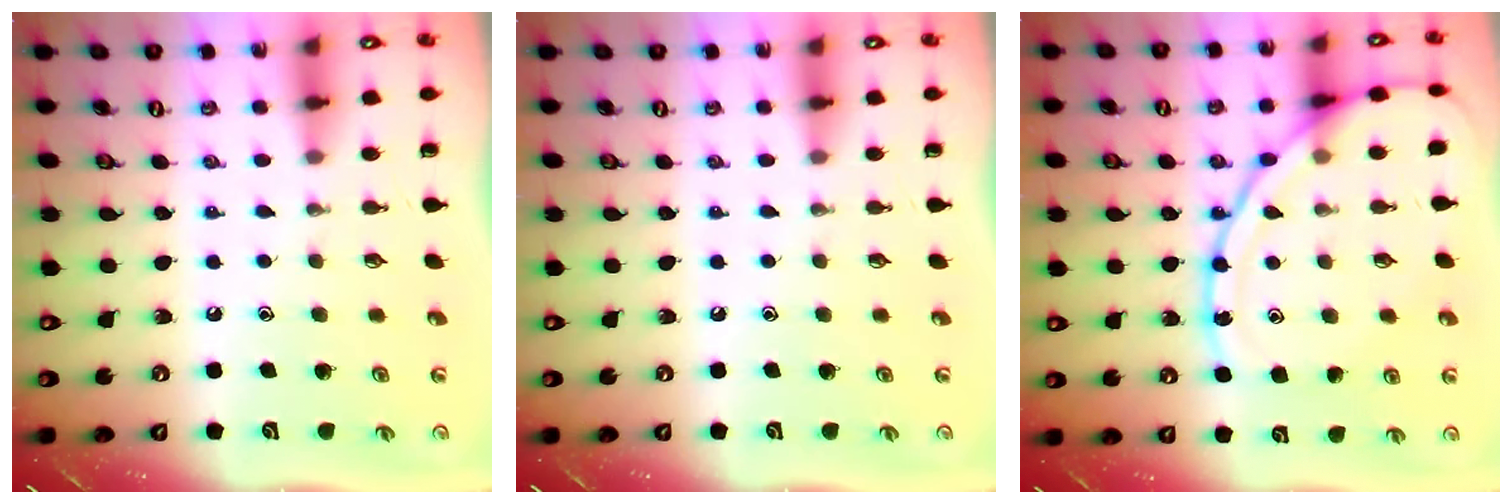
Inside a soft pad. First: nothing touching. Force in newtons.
{"total": 0.0}
{"total": 14.2, "press": 14.2, "slide": 1.3}